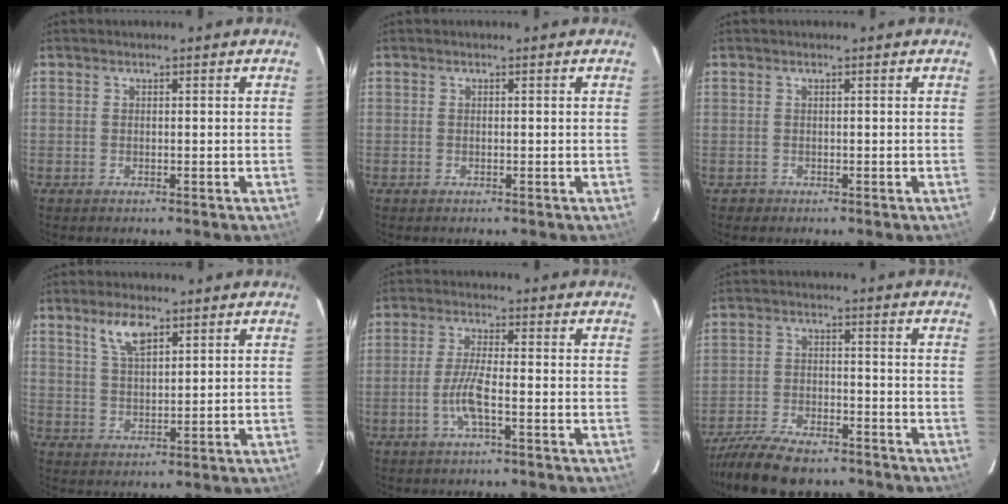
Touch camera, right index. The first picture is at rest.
{"total": 0.0}
{"total": 1.1, "force": [-0.3, 1.0, -0.1], "torque": [0.001, 0.005, -0.001]}
{"total": 5.7, "force": [3.5, 2.2, 3.9], "torque": [-0.074, 0.005, 0.069]}
{"total": 5.2, "force": [-2.1, 0.5, 4.8], "torque": [-0.102, -0.002, -0.041]}
{"total": 14.3, "force": [-11.8, 5.0, 6.4], "torque": [-0.152, -0.015, -0.200]}